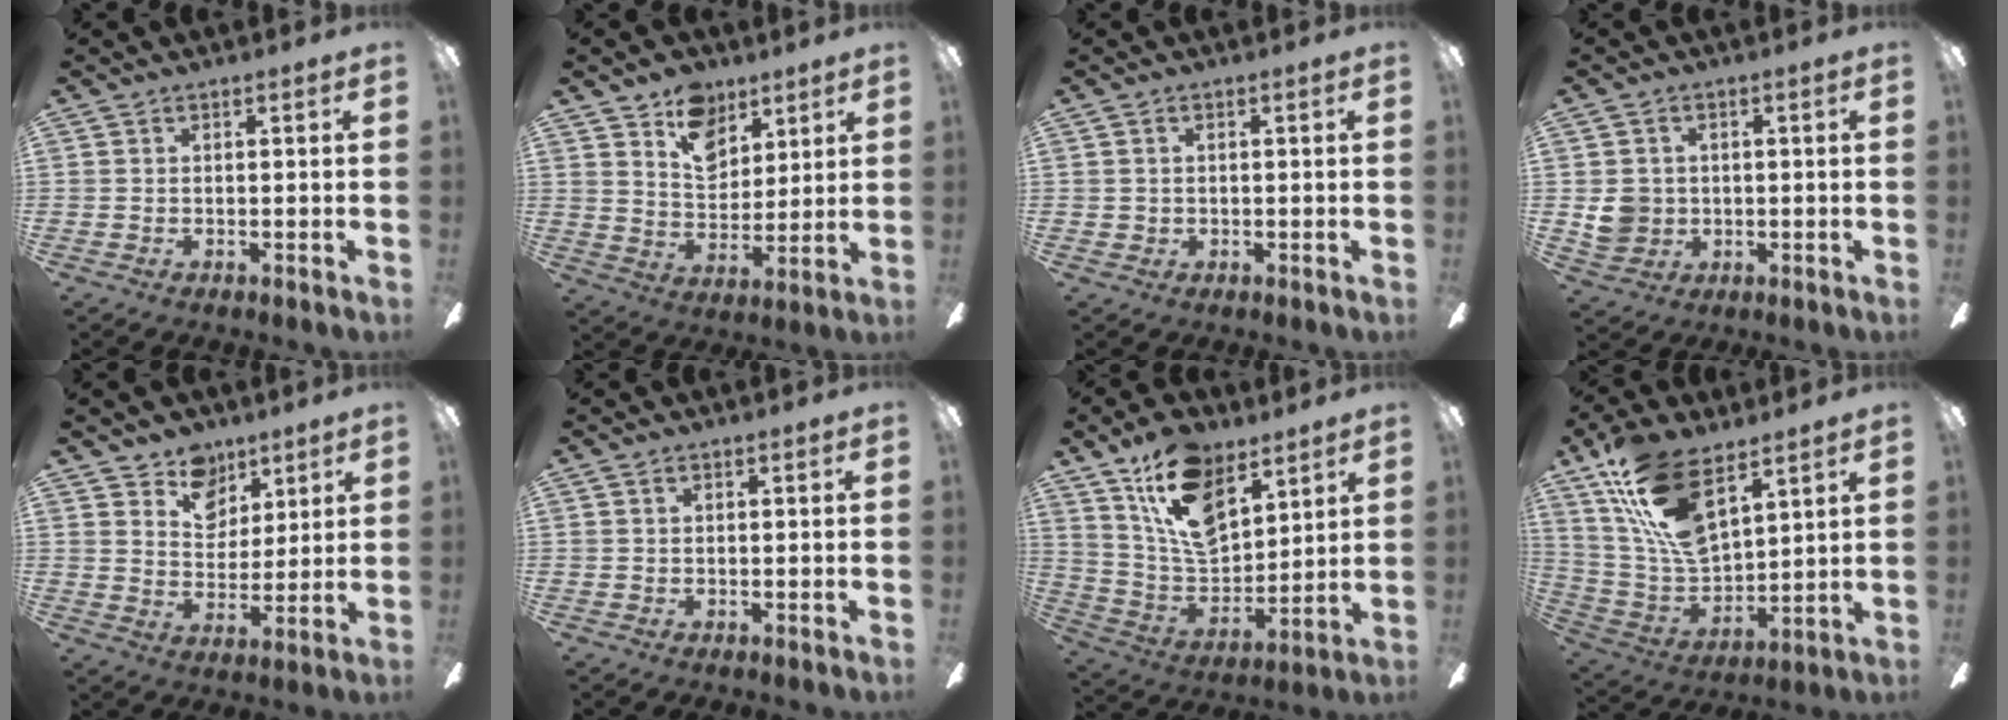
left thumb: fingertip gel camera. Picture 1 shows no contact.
{"total": 11.3, "force": [7.6, 7.4, 4.1], "torque": [-0.054, -0.036, 0.140]}
{"total": 1.0, "force": [0.3, 1.0, 0.3], "torque": [-0.006, 0.006, 0.003]}
{"total": 5.0, "force": [0.3, 4.8, 1.5], "torque": [-0.018, 0.007, 0.008]}
{"total": 9.0, "force": [6.4, 6.2, 1.3], "torque": [-0.022, -0.042, 0.121]}
{"total": 0.7, "force": [0.2, 0.5, 0.4], "torque": [-0.008, 0.005, 0.004]}
{"total": 16.9, "force": [11.1, 9.0, 9.0], "torque": [-0.171, -0.049, 0.208]}
{"total": 18.1, "force": [10.7, 8.3, 12.0], "torque": [-0.262, -0.058, 0.192]}